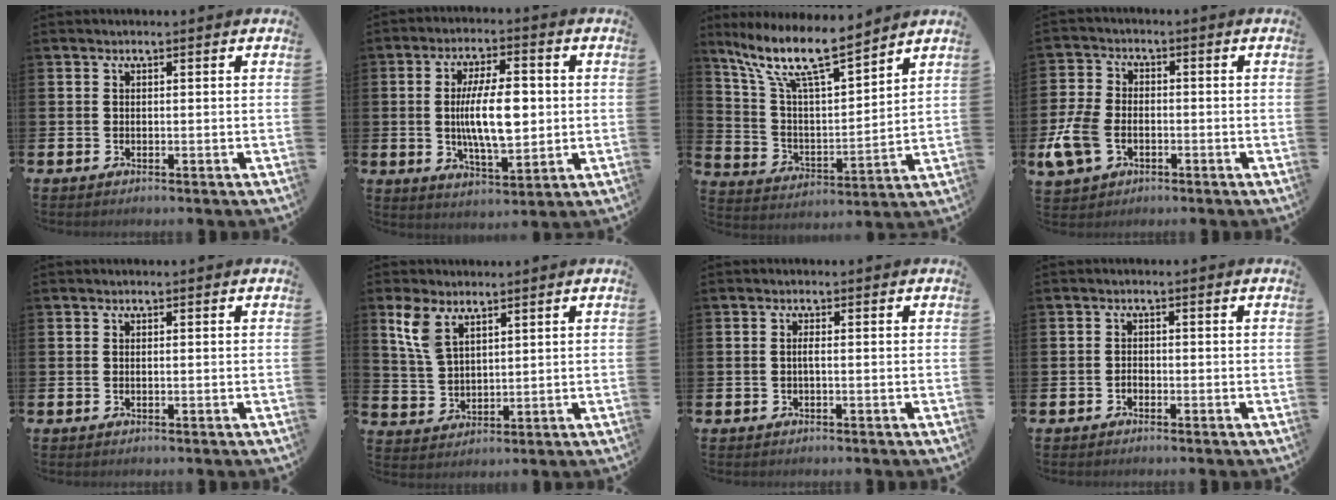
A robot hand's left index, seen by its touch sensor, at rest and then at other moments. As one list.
[{"total": 9.7, "force": [0.4, 3.8, 8.9], "torque": [-0.152, -0.004, -0.001]}, {"total": 11.4, "force": [9.5, 2.1, 6.0], "torque": [-0.150, -0.053, 0.162]}, {"total": 6.9, "force": [-2.2, 4.9, 4.3], "torque": [-0.109, 0.008, -0.044]}, {"total": 0.0}, {"total": 5.8, "force": [4.1, 2.7, 3.0], "torque": [-0.063, -0.009, 0.075]}, {"total": 0.8, "force": [-0.2, 0.0, 0.8], "torque": [-0.014, -0.001, -0.003]}, {"total": 1.0, "force": [-0.7, 0.7, 0.3], "torque": [0.000, -0.001, -0.015]}]